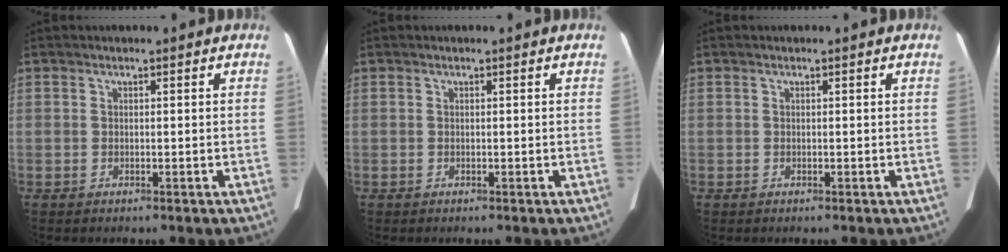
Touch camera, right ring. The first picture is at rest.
{"total": 0.0}
{"total": 0.0}